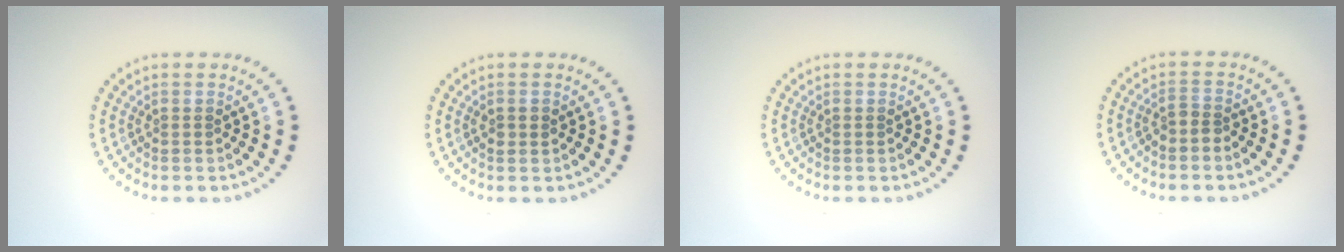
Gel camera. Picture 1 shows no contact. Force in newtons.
{"total": 1.0, "press": 1.0, "slide": 0.2}
{"total": 0.0}
{"total": 1.1, "press": 0.7, "slide": 0.8}